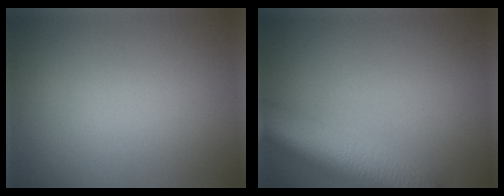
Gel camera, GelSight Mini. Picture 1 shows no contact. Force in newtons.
{"total": 9.7, "press": 9.7, "slide": 0.7}